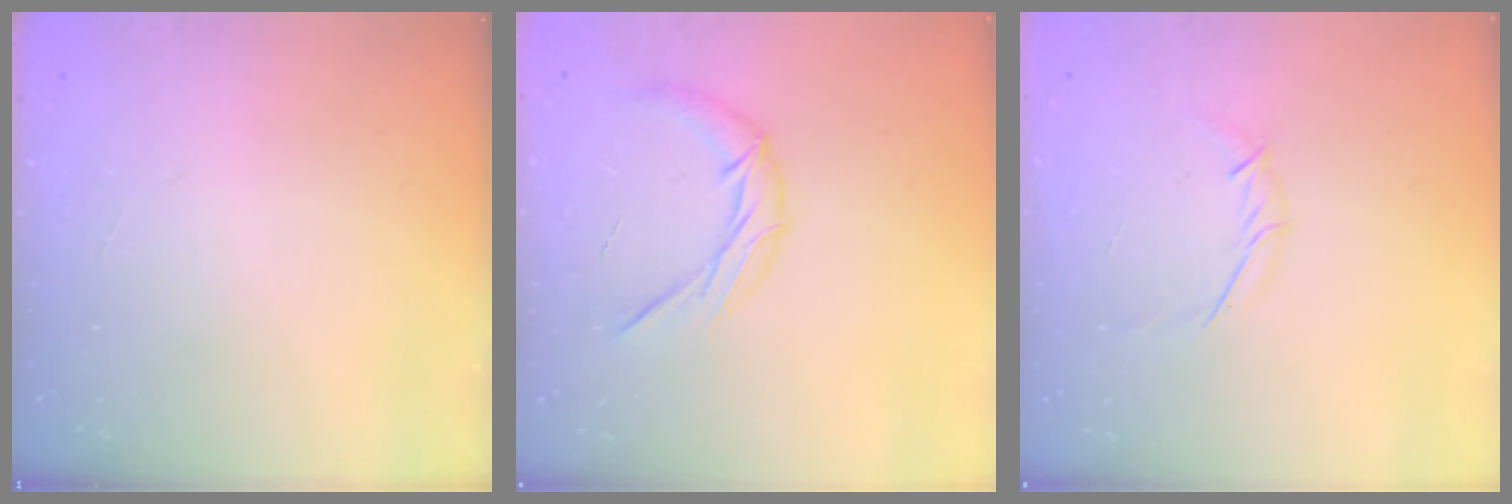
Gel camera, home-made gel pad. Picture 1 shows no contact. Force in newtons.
{"total": 10.4, "press": 10.4, "slide": 1.0}
{"total": 4.0, "press": 3.9, "slide": 1.0}